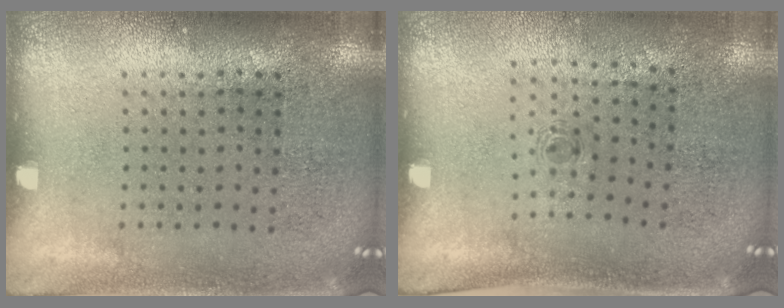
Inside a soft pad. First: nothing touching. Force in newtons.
{"total": 0.5, "press": 0.3, "slide": 0.5}